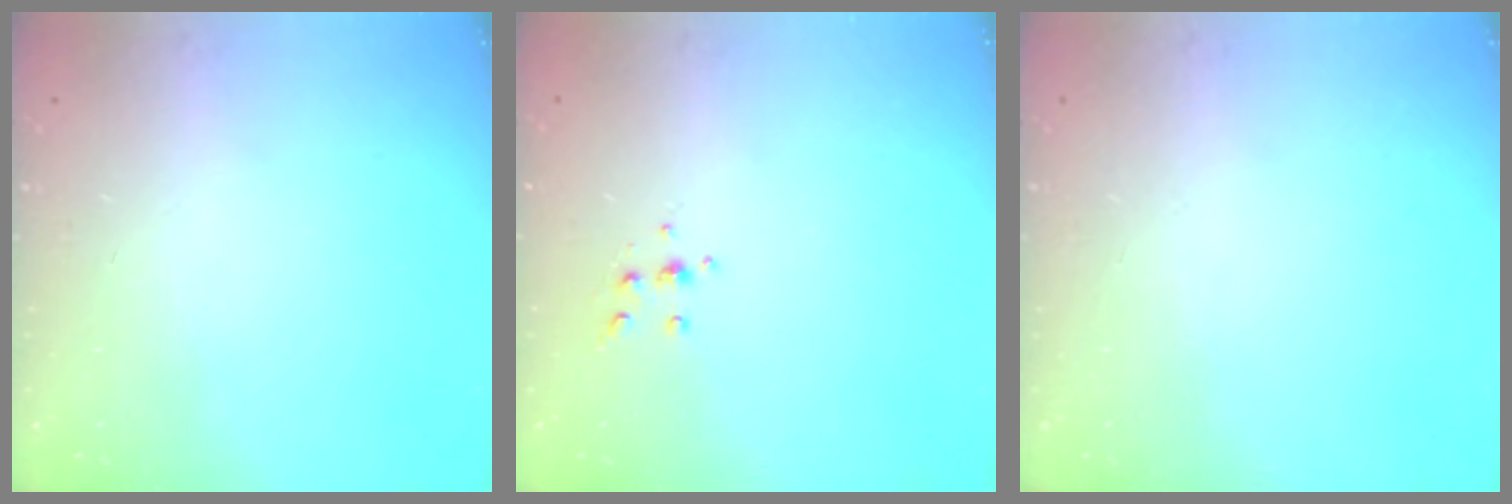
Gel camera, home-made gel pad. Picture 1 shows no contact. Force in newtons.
{"total": 4.0, "press": 3.8, "slide": 1.0}
{"total": 0.0}